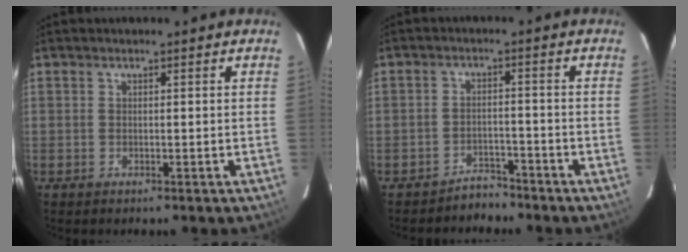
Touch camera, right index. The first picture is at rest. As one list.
[{"total": 3.8, "force": [-3.4, 1.7, -0.1], "torque": [-0.004, 0.012, -0.052]}]